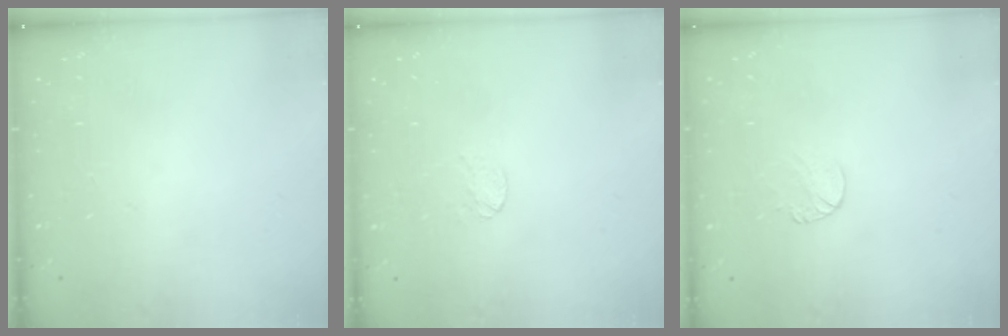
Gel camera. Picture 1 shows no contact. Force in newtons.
{"total": 3.0, "press": 3.0, "slide": 0.2}
{"total": 5.0, "press": 5.0, "slide": 0.5}